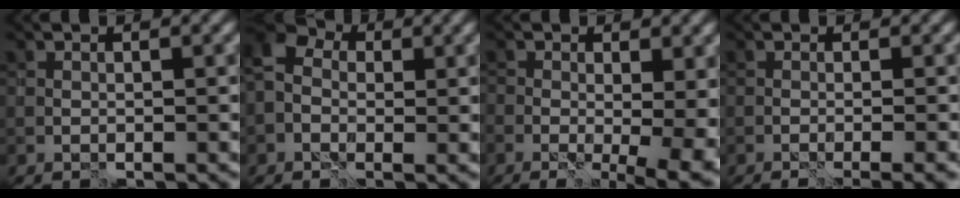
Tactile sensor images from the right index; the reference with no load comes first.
{"total": 4.7, "force": [-0.1, 3.8, 2.7], "torque": [-0.052, 0.016, -0.016]}
{"total": 9.7, "force": [-2.1, 4.6, 8.4], "torque": [-0.093, -0.013, -0.019]}
{"total": 3.2, "force": [-2.2, 0.0, 2.3], "torque": [-0.018, 0.012, -0.031]}